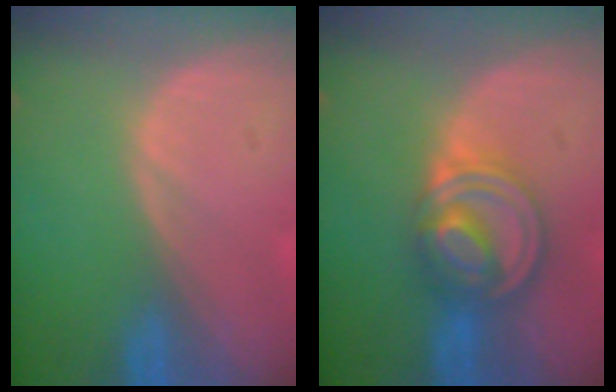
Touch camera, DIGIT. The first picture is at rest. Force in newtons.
{"total": 8.1, "press": 6.9, "slide": 4.2}